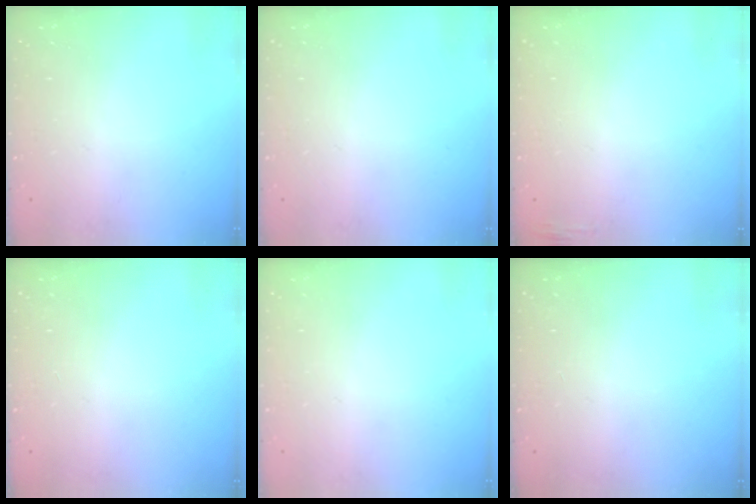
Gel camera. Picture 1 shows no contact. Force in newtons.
{"total": 0.0}
{"total": 3.1, "press": 3.0, "slide": 0.8}
{"total": 0.0}
{"total": 0.0}
{"total": 0.0}